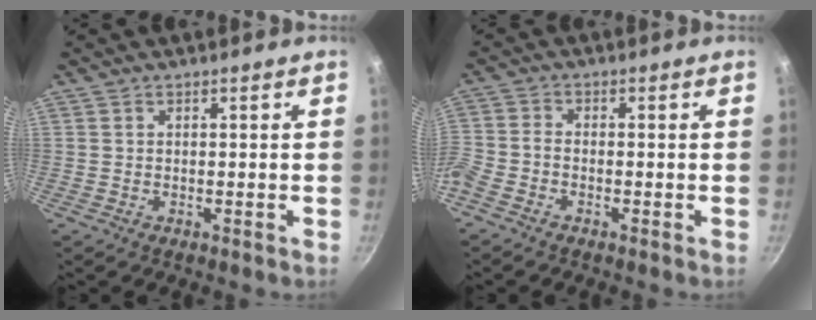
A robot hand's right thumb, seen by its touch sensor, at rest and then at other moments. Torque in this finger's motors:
{"motor_torque": [0.34, 0.32, 0.97, 0.51, 0.23]}